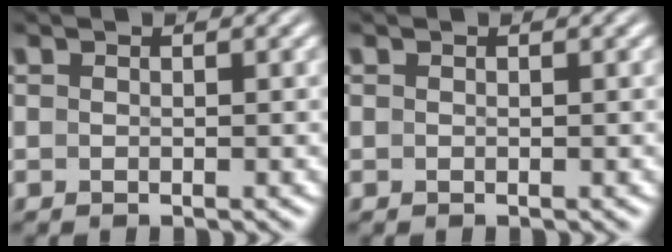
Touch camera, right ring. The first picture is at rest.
{"total": 0.0}